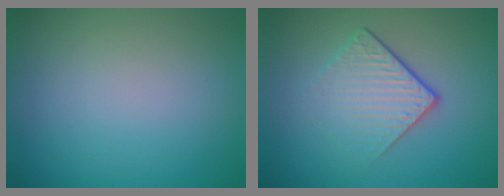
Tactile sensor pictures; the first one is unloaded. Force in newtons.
{"total": 4.4, "press": 2.7, "slide": 3.4}